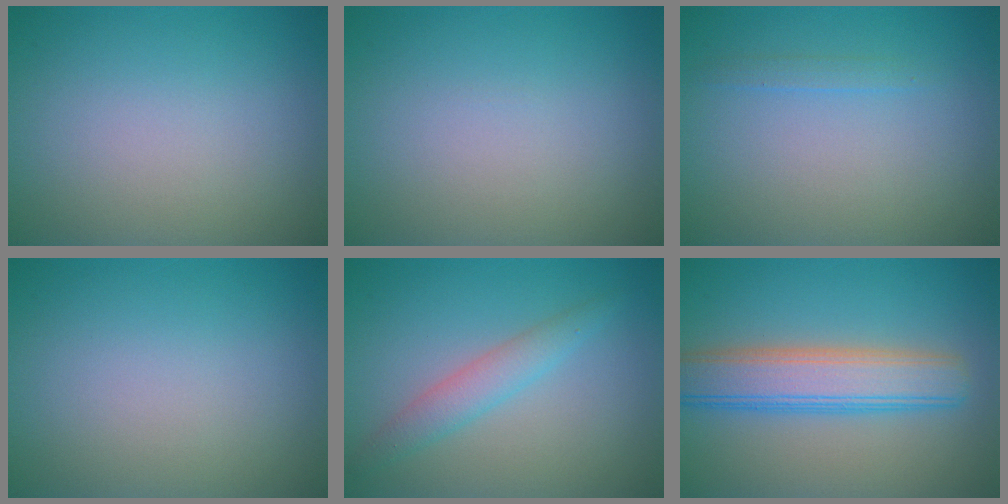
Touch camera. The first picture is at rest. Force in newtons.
{"total": 0.0}
{"total": 0.9, "press": 0.9, "slide": 0.1}
{"total": 0.0}
{"total": 2.5, "press": 2.5, "slide": 0.2}
{"total": 6.1, "press": 6.1, "slide": 0.2}